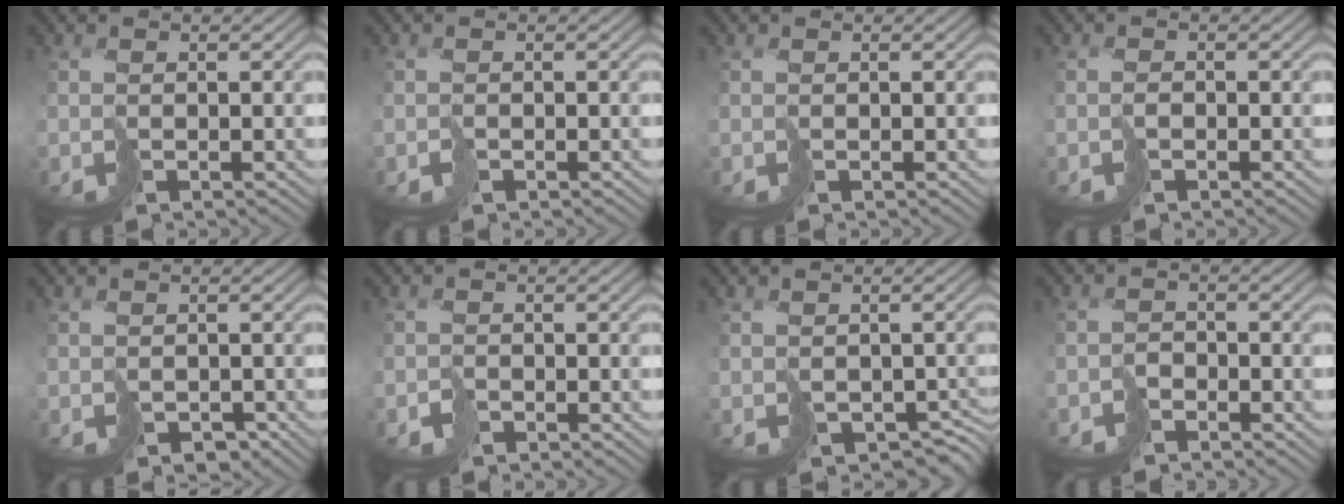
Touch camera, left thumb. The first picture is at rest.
{"total": 0.7, "force": [-0.5, 0.5, 0.2], "torque": [-0.003, 0.000, -0.011]}
{"total": 0.0}
{"total": 0.9, "force": [-0.5, 0.5, 0.5], "torque": [-0.009, 0.004, -0.013]}
{"total": 1.7, "force": [-1.0, 1.2, 0.8], "torque": [-0.017, -0.012, -0.017]}
{"total": 1.5, "force": [-1.1, 1.0, 0.4], "torque": [-0.006, 0.002, -0.023]}
{"total": 3.7, "force": [-1.8, 2.6, 1.9], "torque": [-0.034, -0.021, -0.025]}
{"total": 2.4, "force": [-1.9, 1.2, 0.7], "torque": [-0.013, 0.002, -0.047]}